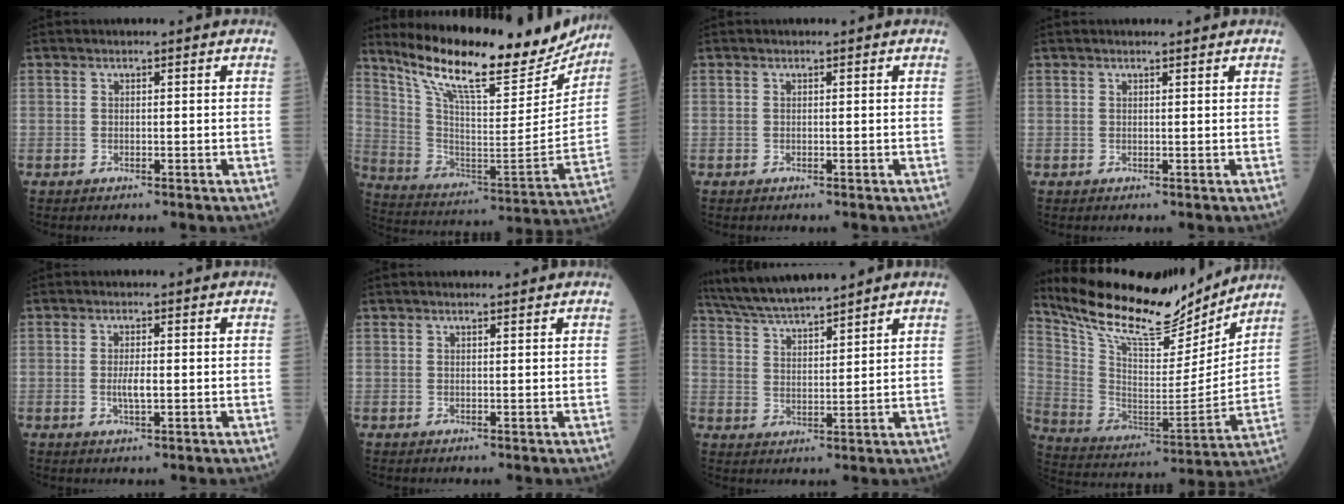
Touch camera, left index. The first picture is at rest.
{"total": 24.3, "force": [20.9, 4.6, 11.3], "torque": [-0.197, -0.049, 0.314]}
{"total": 0.0}
{"total": 1.3, "force": [1.2, 0.0, 0.4], "torque": [-0.005, 0.010, 0.021]}
{"total": 2.7, "force": [-0.4, 0.6, 2.6], "torque": [-0.056, -0.002, -0.007]}
{"total": 1.9, "force": [1.8, 0.1, 0.6], "torque": [-0.006, 0.013, 0.027]}
{"total": 10.2, "force": [9.3, 0.3, 4.2], "torque": [-0.081, 0.023, 0.172]}
{"total": 20.8, "force": [18.7, 4.5, 7.9], "torque": [-0.158, -0.018, 0.312]}